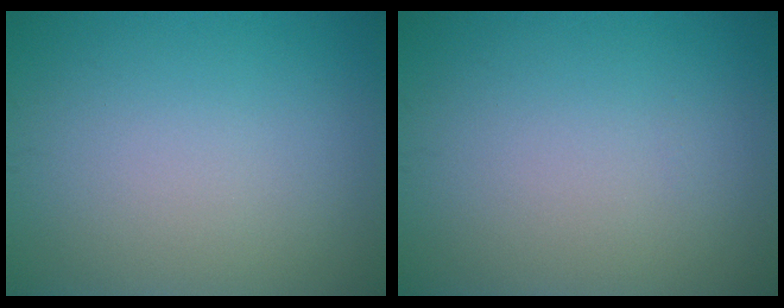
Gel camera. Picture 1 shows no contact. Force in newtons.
{"total": 0.0}